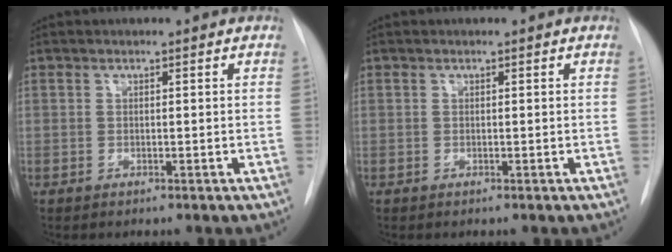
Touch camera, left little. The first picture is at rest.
{"total": 0.0}